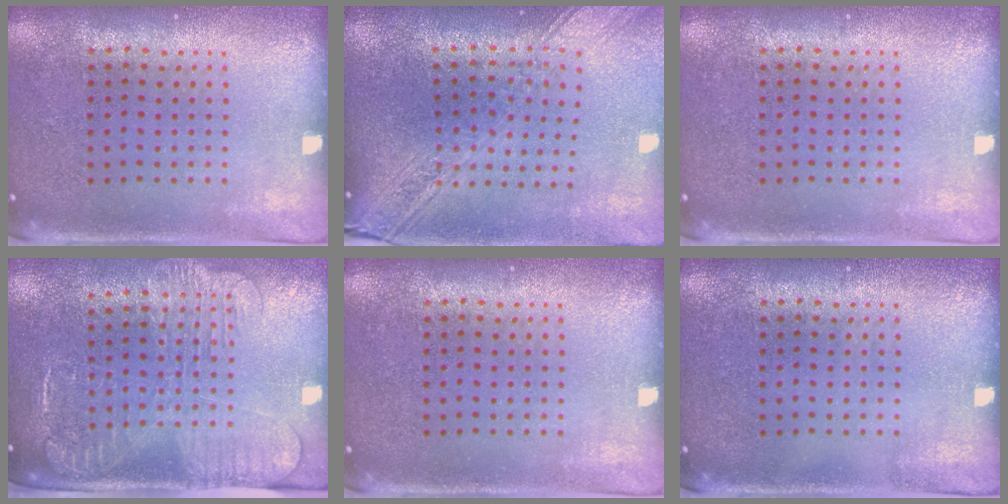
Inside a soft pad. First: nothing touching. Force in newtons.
{"total": 2.7, "press": 2.1, "slide": 1.6}
{"total": 0.0}
{"total": 2.5, "press": 2.0, "slide": 1.4}
{"total": 0.0}
{"total": 0.0}